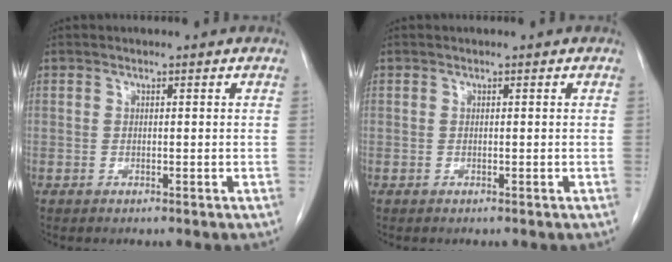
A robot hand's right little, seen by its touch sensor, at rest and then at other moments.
{"total": 0.0}